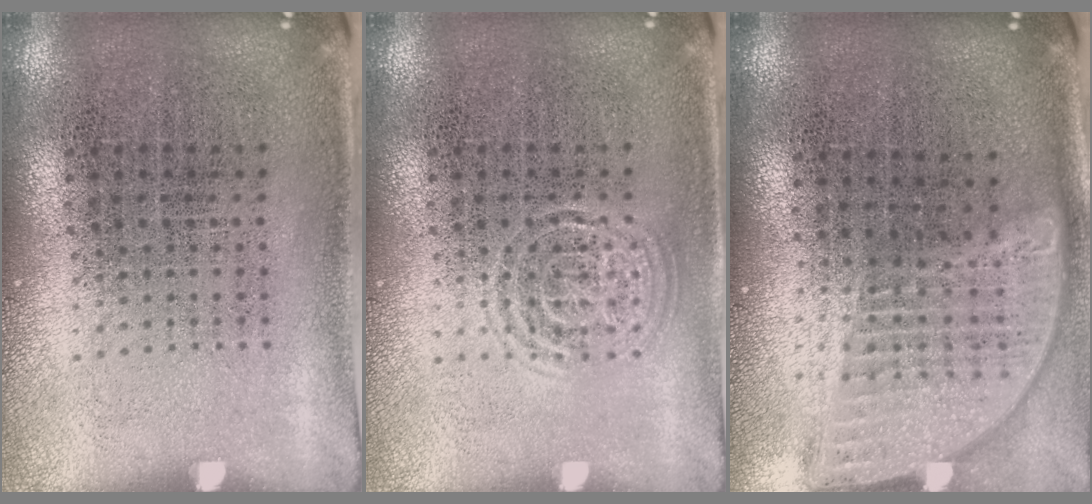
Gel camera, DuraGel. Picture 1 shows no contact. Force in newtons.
{"total": 1.5, "press": 1.5, "slide": 0.3}
{"total": 1.9, "press": 1.6, "slide": 1.1}